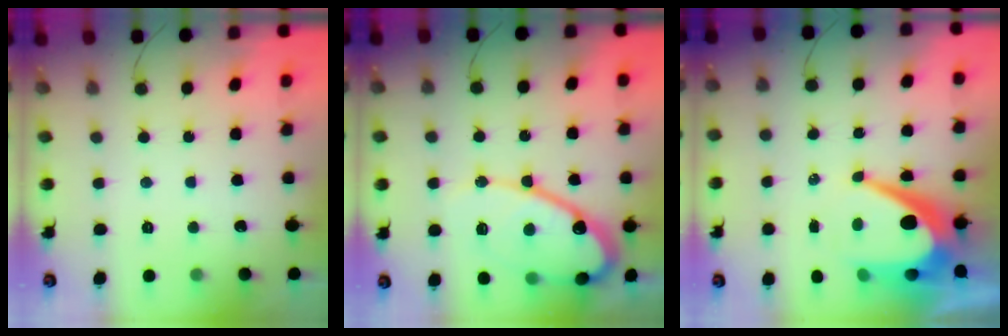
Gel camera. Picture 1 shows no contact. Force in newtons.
{"total": 16.4, "press": 16.3, "slide": 1.3}
{"total": 13.6, "press": 13.5, "slide": 1.2}